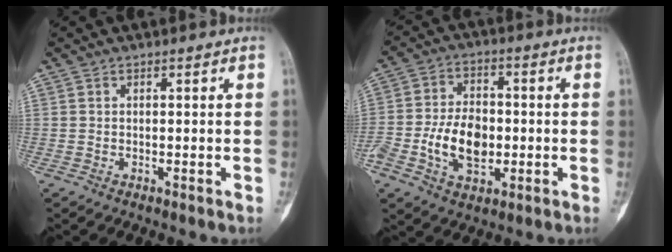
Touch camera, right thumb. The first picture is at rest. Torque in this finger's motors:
{"motor_torque": [1.44, 1.23, 0.94, -0.37, 0.10]}